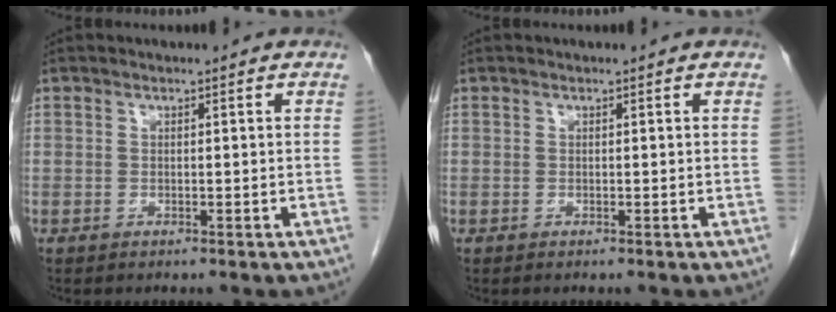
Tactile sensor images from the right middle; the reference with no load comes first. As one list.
[{"total": 0.0}]